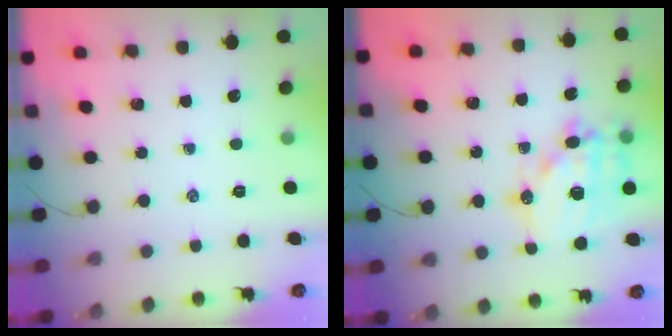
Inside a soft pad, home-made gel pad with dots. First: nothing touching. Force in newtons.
{"total": 15.4, "press": 15.1, "slide": 3.2}